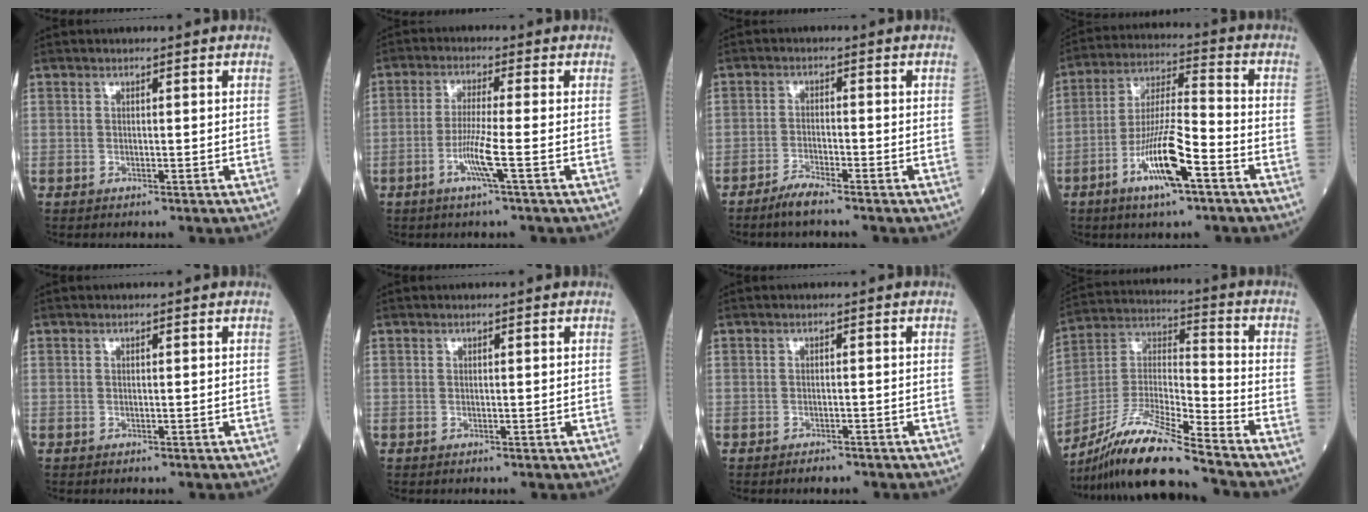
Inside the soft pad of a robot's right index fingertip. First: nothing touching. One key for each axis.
{"total": 5.1, "fx": -1.9, "fy": -0.9, "fz": 4.6, "tx": -0.094, "ty": -0.011, "tz": -0.039}
{"total": 3.1, "fx": -2.7, "fy": -0.3, "fz": 1.5, "tx": -0.035, "ty": -0.007, "tz": -0.057}
{"total": 11.5, "fx": -5.5, "fy": 1.6, "fz": 10.0, "tx": -0.193, "ty": -0.004, "tz": -0.100}
{"total": 0.5, "fx": -0.5, "fy": 0.1, "fz": 0.2, "tx": 0.000, "ty": -0.001, "tz": -0.008}
{"total": 0.0}
{"total": 2.1, "fx": -1.8, "fy": 0.6, "fz": 0.7, "tx": -0.012, "ty": -0.002, "tz": -0.020}
{"total": 15.3, "fx": -12.6, "fy": 0.0, "fz": 8.6, "tx": -0.168, "ty": -0.001, "tz": -0.231}